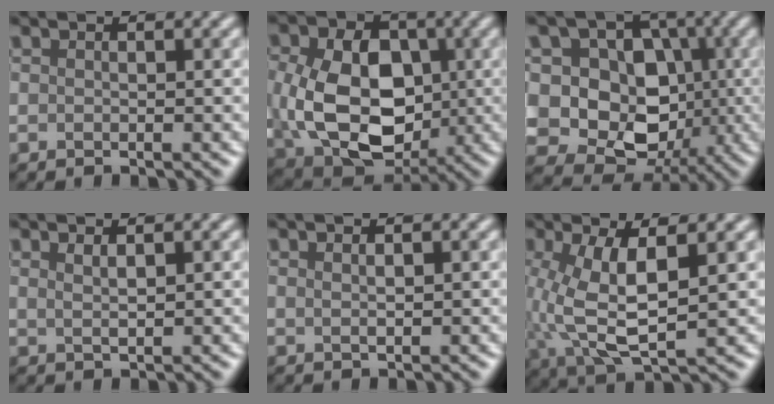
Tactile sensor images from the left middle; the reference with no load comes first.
{"total": 11.3, "force": [-0.4, 8.2, 7.8], "torque": [-0.157, -0.020, 0.000]}
{"total": 13.9, "force": [1.3, 12.0, 6.9], "torque": [-0.138, 0.038, 0.012]}
{"total": 1.1, "force": [0.8, 0.1, 0.8], "torque": [-0.019, -0.001, 0.023]}
{"total": 0.9, "force": [0.4, 0.4, 0.7], "torque": [-0.010, 0.005, 0.011]}
{"total": 6.5, "force": [1.1, 2.1, 6.0], "torque": [-0.135, -0.006, 0.028]}